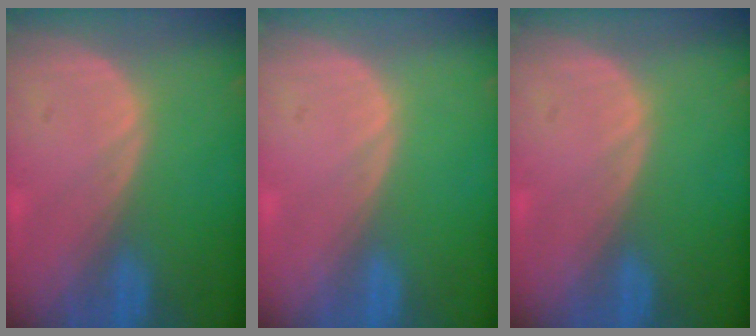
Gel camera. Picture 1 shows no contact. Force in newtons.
{"total": 0.0}
{"total": 0.0}